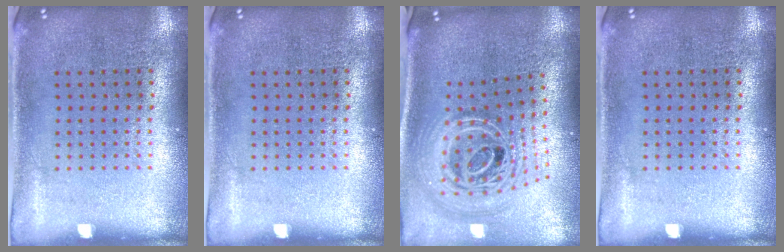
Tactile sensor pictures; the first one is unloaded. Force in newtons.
{"total": 0.0}
{"total": 2.9, "press": 2.0, "slide": 2.1}
{"total": 0.0}